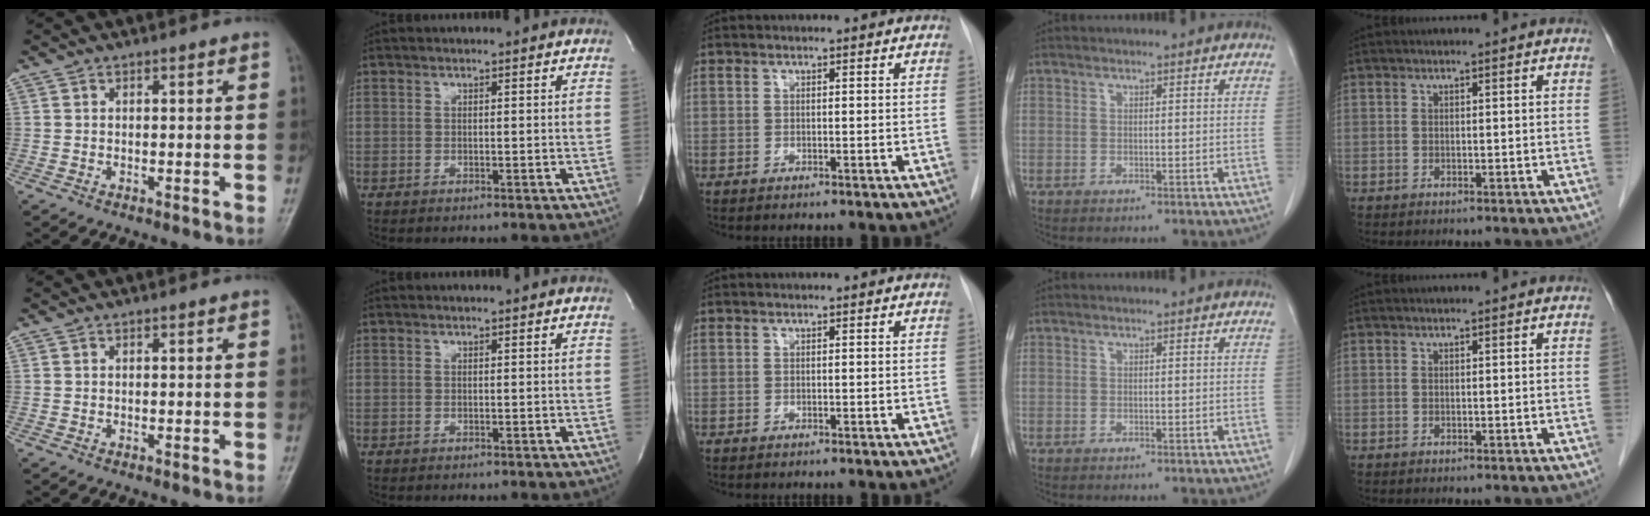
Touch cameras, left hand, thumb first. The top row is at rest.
{}